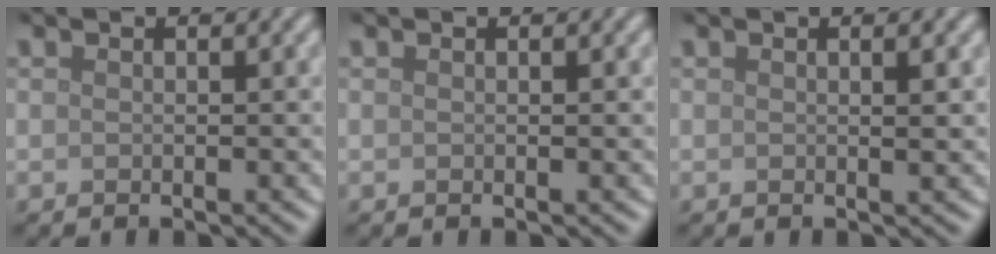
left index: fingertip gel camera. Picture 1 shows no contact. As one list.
[{"total": 0.0}, {"total": 1.1, "force": [0.3, 0.2, 1.0], "torque": [-0.011, 0.003, 0.003]}]